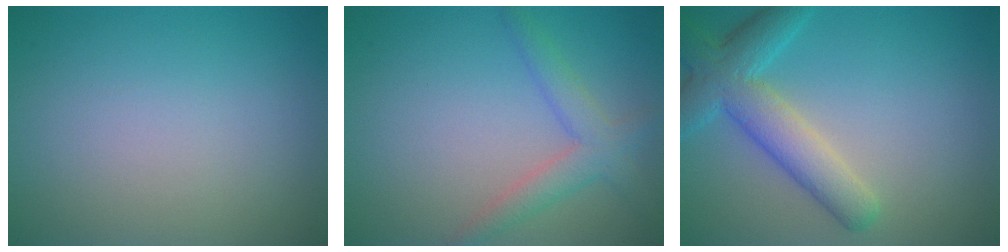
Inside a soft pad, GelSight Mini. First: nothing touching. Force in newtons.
{"total": 3.0, "press": 3.0, "slide": 0.1}
{"total": 5.6, "press": 5.6, "slide": 0.2}